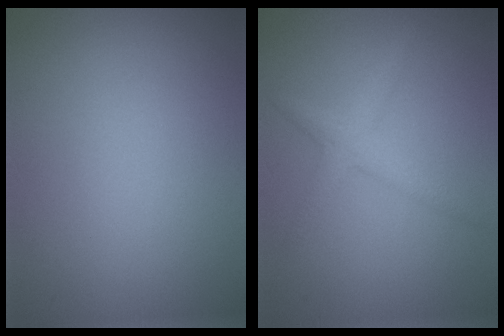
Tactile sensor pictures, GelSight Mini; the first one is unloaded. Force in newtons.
{"total": 2.2, "press": 2.2, "slide": 0.1}